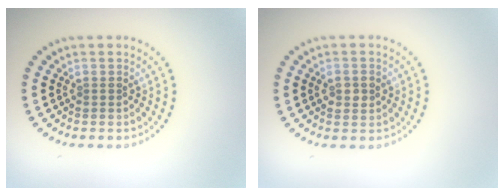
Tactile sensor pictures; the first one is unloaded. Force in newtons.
{"total": 1.6, "press": 1.6, "slide": 0.2}